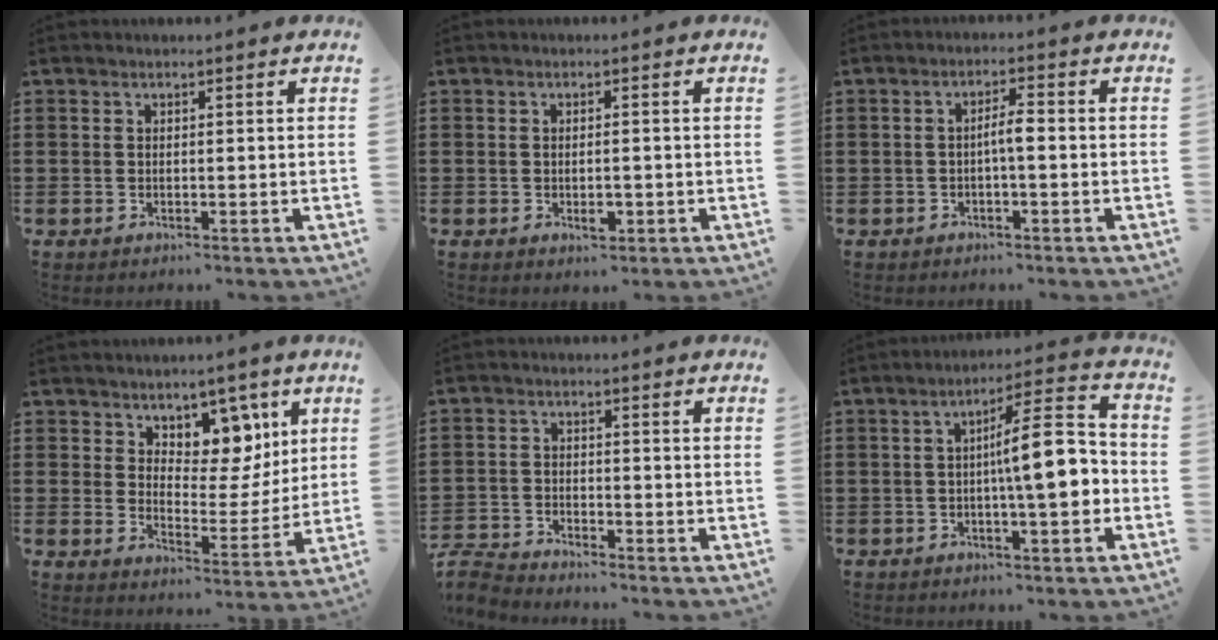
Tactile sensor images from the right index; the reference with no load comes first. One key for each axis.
{"total": 2.3, "fx": -0.7, "fy": 0.8, "fz": 2.1, "tx": -0.038, "ty": 0.000, "tz": -0.011}
{"total": 2.9, "fx": -0.5, "fy": 0.5, "fz": 2.8, "tx": -0.052, "ty": 0.004, "tz": -0.012}
{"total": 7.3, "fx": 4.8, "fy": 4.9, "fz": 2.4, "tx": -0.048, "ty": -0.028, "tz": 0.082}
{"total": 3.3, "fx": -3.3, "fy": 0.3, "fz": 0.2, "tx": -0.016, "ty": -0.001, "tz": -0.073}
{"total": 10.1, "fx": -1.0, "fy": 2.2, "fz": 9.8, "tx": -0.139, "ty": -0.004, "tz": -0.026}